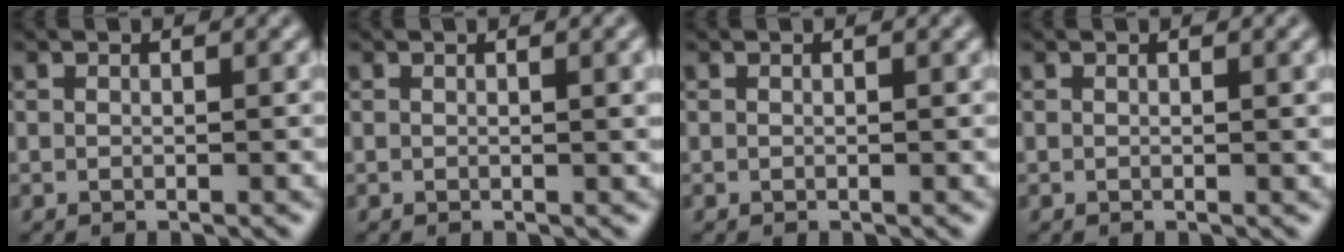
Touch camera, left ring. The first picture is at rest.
{"total": 1.5, "force": [0.3, 0.4, 1.5], "torque": [-0.017, 0.001, 0.003]}
{"total": 0.0}
{"total": 1.0, "force": [0.2, 0.2, 0.9], "torque": [-0.011, 0.000, 0.001]}